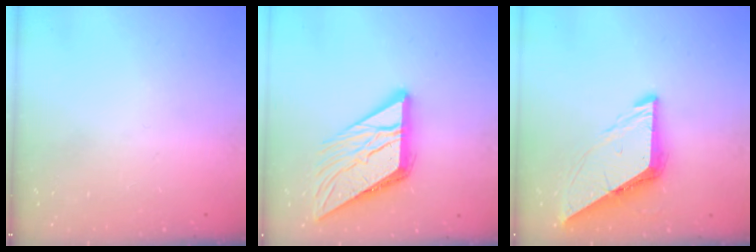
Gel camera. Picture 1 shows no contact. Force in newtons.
{"total": 15.0, "press": 14.9, "slide": 1.6}
{"total": 8.6, "press": 8.5, "slide": 1.1}